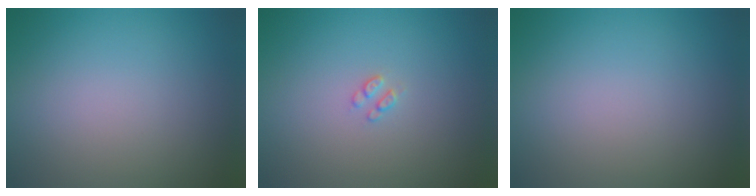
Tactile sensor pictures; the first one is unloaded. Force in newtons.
{"total": 1.0, "press": 0.9, "slide": 0.2}
{"total": 0.0}